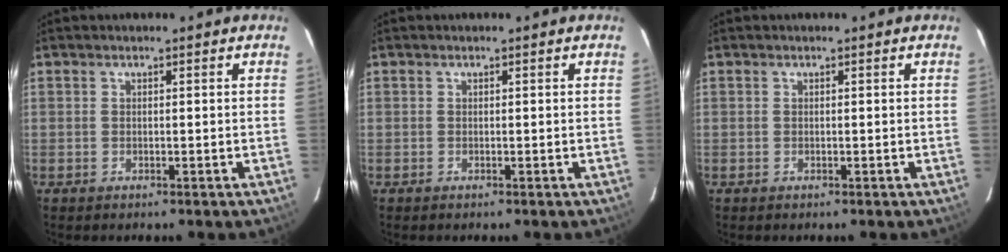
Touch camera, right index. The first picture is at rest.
{"total": 0.0}
{"total": 0.0}